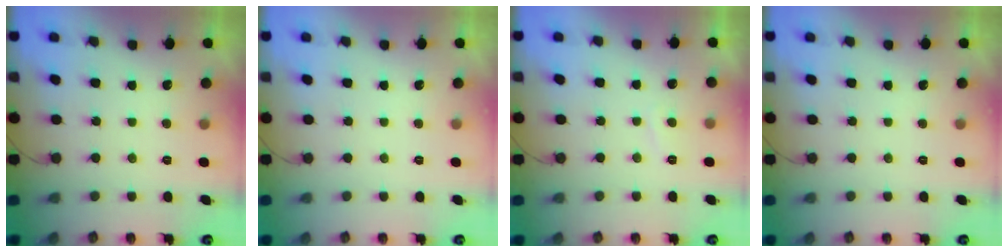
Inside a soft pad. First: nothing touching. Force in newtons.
{"total": 0.0}
{"total": 2.0, "press": 1.9, "slide": 0.6}
{"total": 0.0}